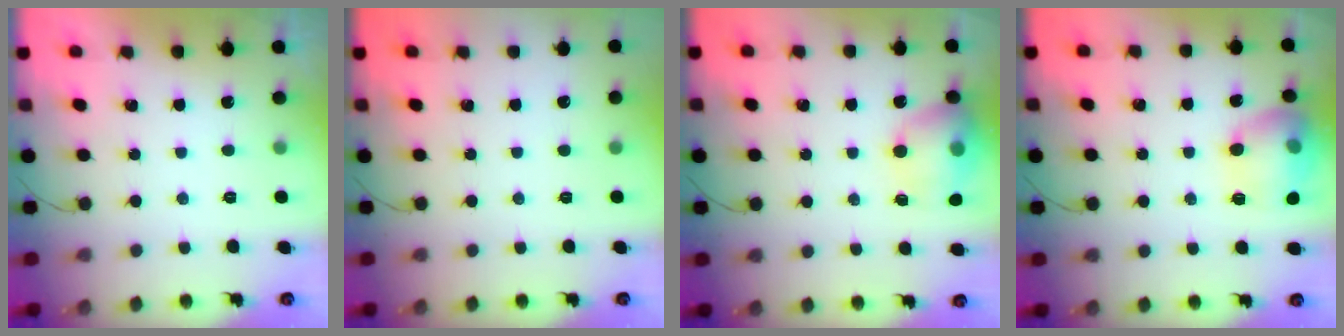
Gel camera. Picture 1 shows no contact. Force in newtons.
{"total": 0.0}
{"total": 14.9, "press": 14.8, "slide": 2.1}
{"total": 15.7, "press": 15.7, "slide": 1.3}